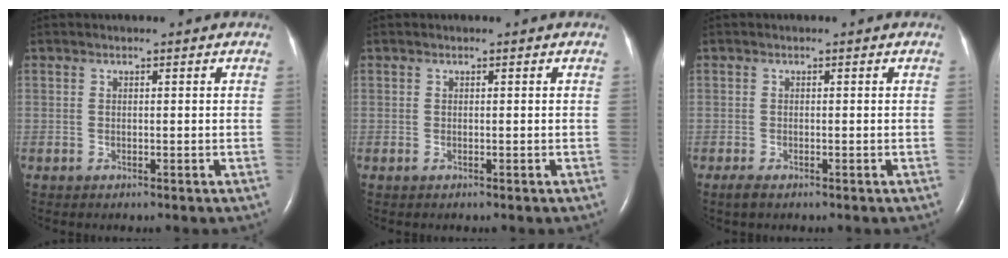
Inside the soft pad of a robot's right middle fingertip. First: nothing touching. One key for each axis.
{"total": 0.0}
{"total": 1.2, "fx": -0.8, "fy": 0.4, "fz": 0.8, "tx": -0.027, "ty": -0.005, "tz": -0.015}